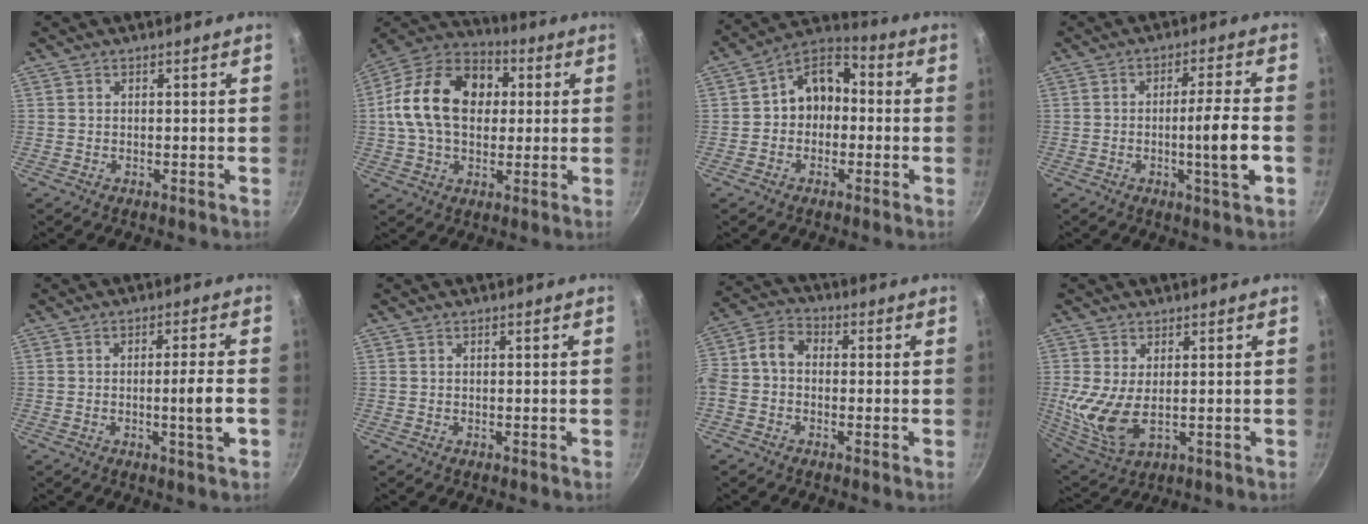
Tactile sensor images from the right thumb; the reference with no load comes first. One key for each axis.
{"total": 19.8, "fx": 2.3, "fy": 14.1, "fz": 13.7, "tx": -0.212, "ty": 0.029, "tz": 0.024}
{"total": 10.2, "fx": -0.3, "fy": 7.9, "fz": 6.4, "tx": -0.054, "ty": 0.041, "tz": -0.025}
{"total": 8.5, "fx": -2.0, "fy": 0.1, "fz": 8.2, "tx": -0.134, "ty": 0.011, "tz": -0.033}
{"total": 5.6, "fx": -1.3, "fy": -0.2, "fz": 5.5, "tx": -0.089, "ty": 0.007, "tz": -0.020}
{"total": 0.0}
{"total": 7.5, "fx": -1.1, "fy": 5.5, "fz": 5.0, "tx": -0.101, "ty": 0.035, "tz": -0.041}
{"total": 9.4, "fx": 0.6, "fy": 4.8, "fz": 8.1, "tx": -0.164, "ty": -0.019, "tz": 0.024}